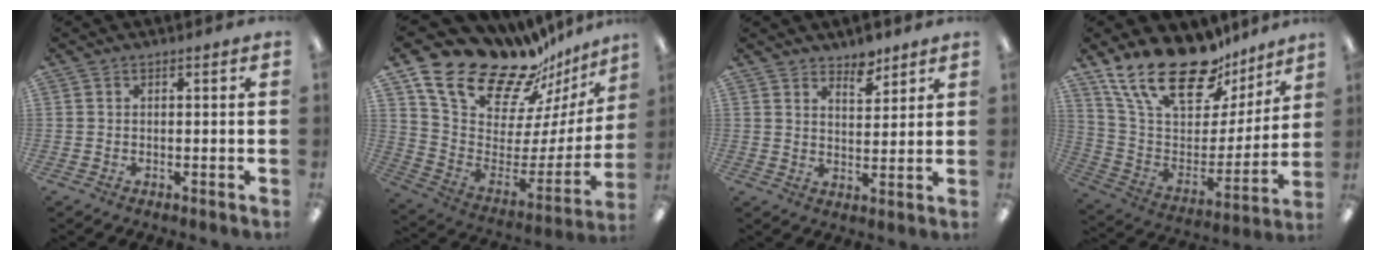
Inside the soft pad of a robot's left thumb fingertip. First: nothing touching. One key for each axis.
{"total": 24.0, "fx": 19.6, "fy": 10.4, "fz": 9.2, "tx": -0.149, "ty": -0.150, "tz": 0.361}
{"total": 5.2, "fx": 4.6, "fy": 2.1, "fz": 1.2, "tx": -0.002, "ty": -0.033, "tz": 0.081}
{"total": 24.7, "fx": 17.9, "fy": 10.9, "fz": 13.1, "tx": -0.234, "ty": -0.115, "tz": 0.320}